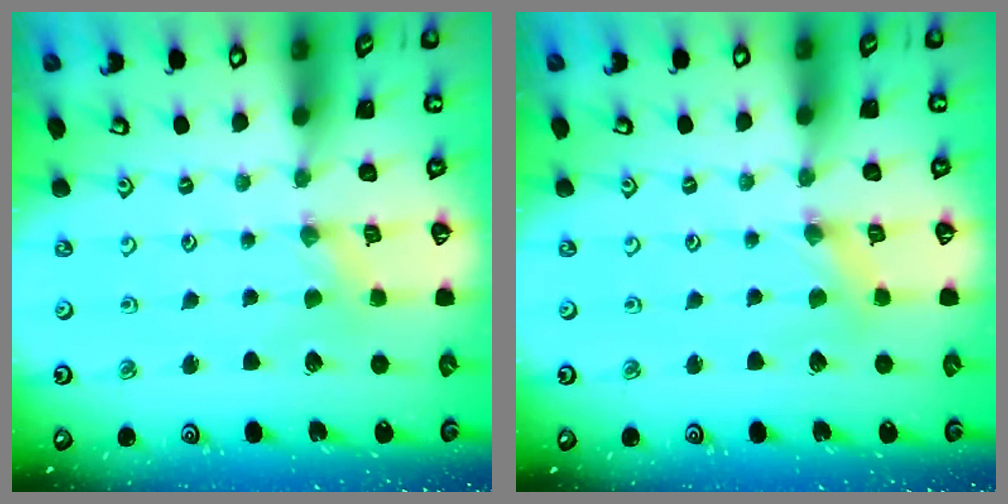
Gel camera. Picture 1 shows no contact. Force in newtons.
{"total": 1.0, "press": 1.0, "slide": 0.3}